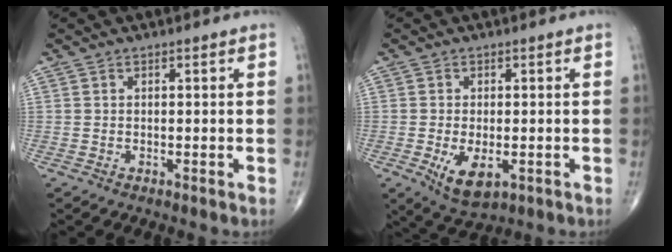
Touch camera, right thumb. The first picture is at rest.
{"total": 6.5, "force": [-1.9, 3.2, 5.3], "torque": [-0.091, -0.012, -0.023]}